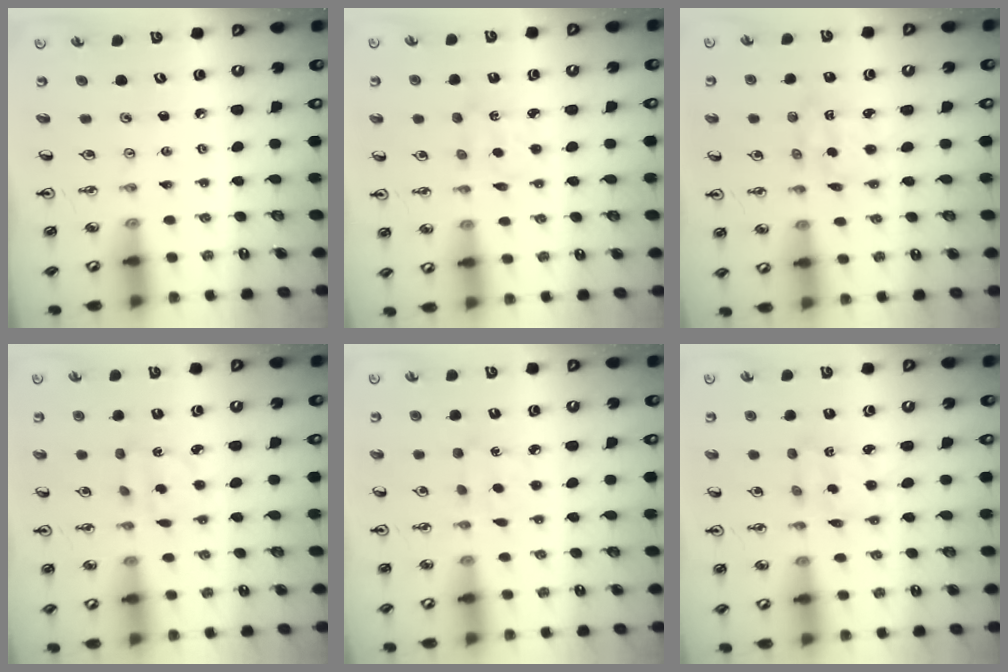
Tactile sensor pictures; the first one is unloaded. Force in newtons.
{"total": 3.2, "press": 3.2, "slide": 0.4}
{"total": 2.1, "press": 2.0, "slide": 0.6}
{"total": 2.3, "press": 2.2, "slide": 0.6}
{"total": 3.7, "press": 3.7, "slide": 0.4}
{"total": 2.2, "press": 2.1, "slide": 0.7}